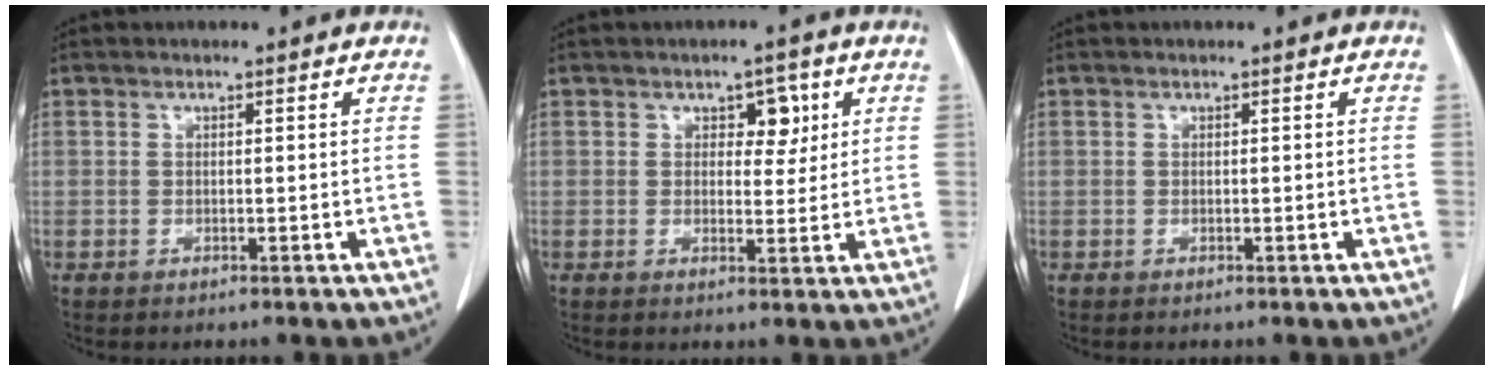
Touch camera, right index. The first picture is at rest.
{"total": 3.9, "force": [1.5, 2.3, 2.7], "torque": [-0.028, 0.007, 0.022]}
{"total": 0.0}